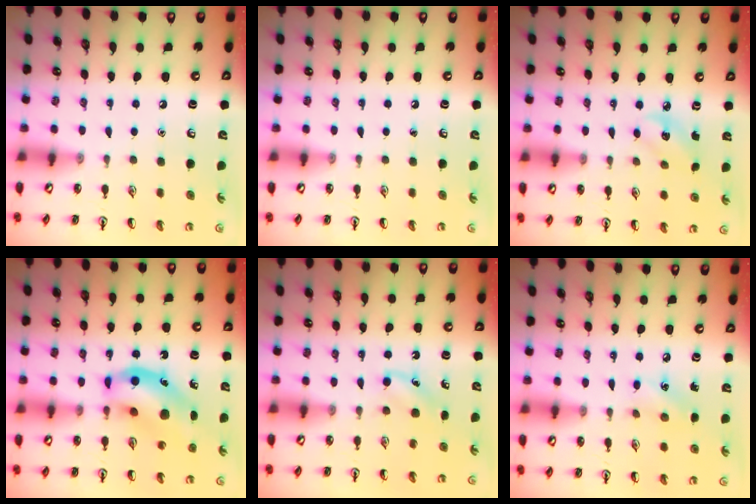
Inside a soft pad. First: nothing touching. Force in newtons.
{"total": 0.0}
{"total": 2.8, "press": 2.7, "slide": 0.9}
{"total": 12.3, "press": 11.7, "slide": 3.9}
{"total": 3.8, "press": 3.5, "slide": 1.6}
{"total": 6.0, "press": 5.8, "slide": 1.7}